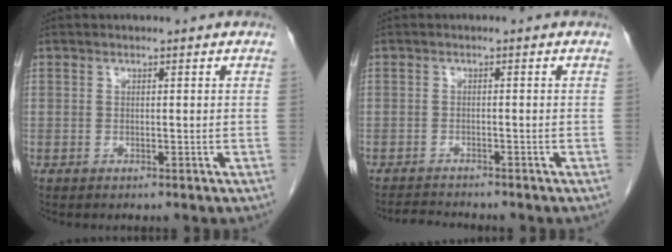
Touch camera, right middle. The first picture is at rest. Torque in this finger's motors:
{"motor_torque": [-0.26, -0.12, -0.01, -0.02]}